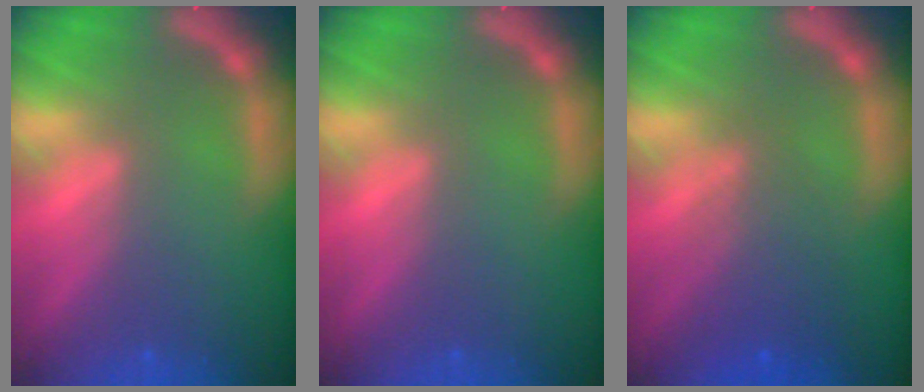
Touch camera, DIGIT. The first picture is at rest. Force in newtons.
{"total": 0.0}
{"total": 4.1}